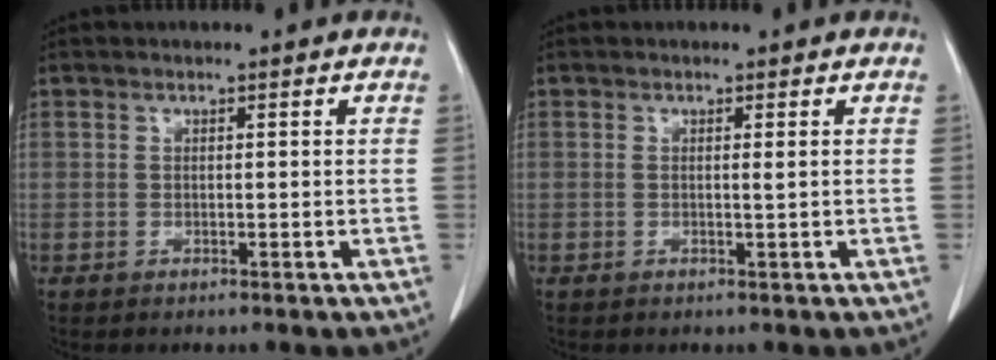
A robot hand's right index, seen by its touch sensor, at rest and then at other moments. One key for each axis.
{"total": 0.6, "fx": 0.2, "fy": -0.2, "fz": 0.6, "tx": -0.013, "ty": -0.002, "tz": 0.003}